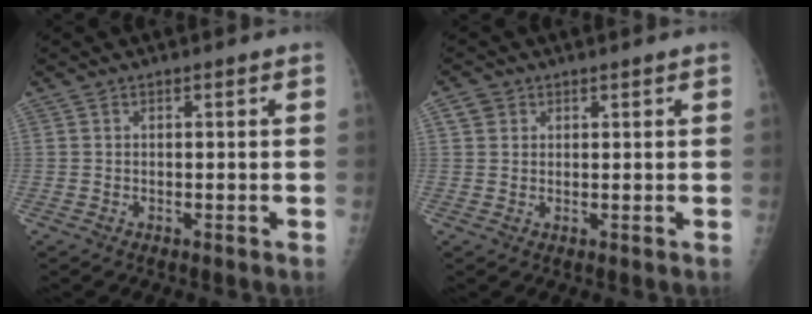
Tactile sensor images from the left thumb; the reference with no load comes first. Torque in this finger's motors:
{"motor_torque": [0.25, -0.02, 0.01, -0.10, 0.00]}